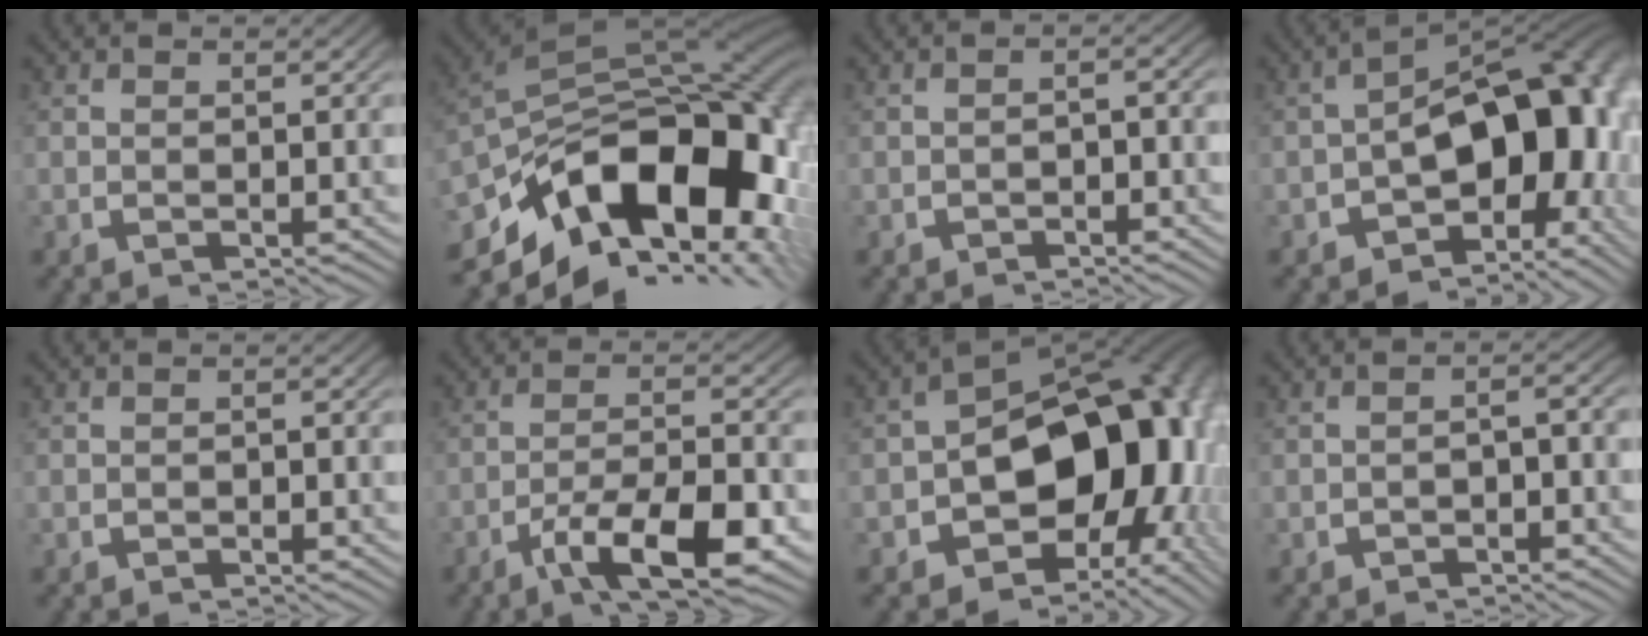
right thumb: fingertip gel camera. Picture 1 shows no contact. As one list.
[{"total": 22.7, "force": [-2.9, 13.4, 18.1], "torque": [-0.313, -0.050, -0.023]}, {"total": 1.6, "force": [-1.4, 0.5, 0.7], "torque": [-0.010, -0.006, -0.018]}, {"total": 15.7, "force": [-1.7, 9.7, 12.2], "torque": [-0.183, -0.040, -0.014]}, {"total": 0.7, "force": [-0.6, 0.2, 0.2], "torque": [-0.003, -0.003, -0.010]}, {"total": 8.2, "force": [-2.8, 3.6, 6.8], "torque": [-0.125, -0.028, -0.036]}, {"total": 20.2, "force": [-2.0, 13.3, 15.0], "torque": [-0.237, -0.054, -0.017]}, {"total": 1.9, "force": [-1.5, 0.7, 1.0], "torque": [-0.017, -0.004, -0.018]}]